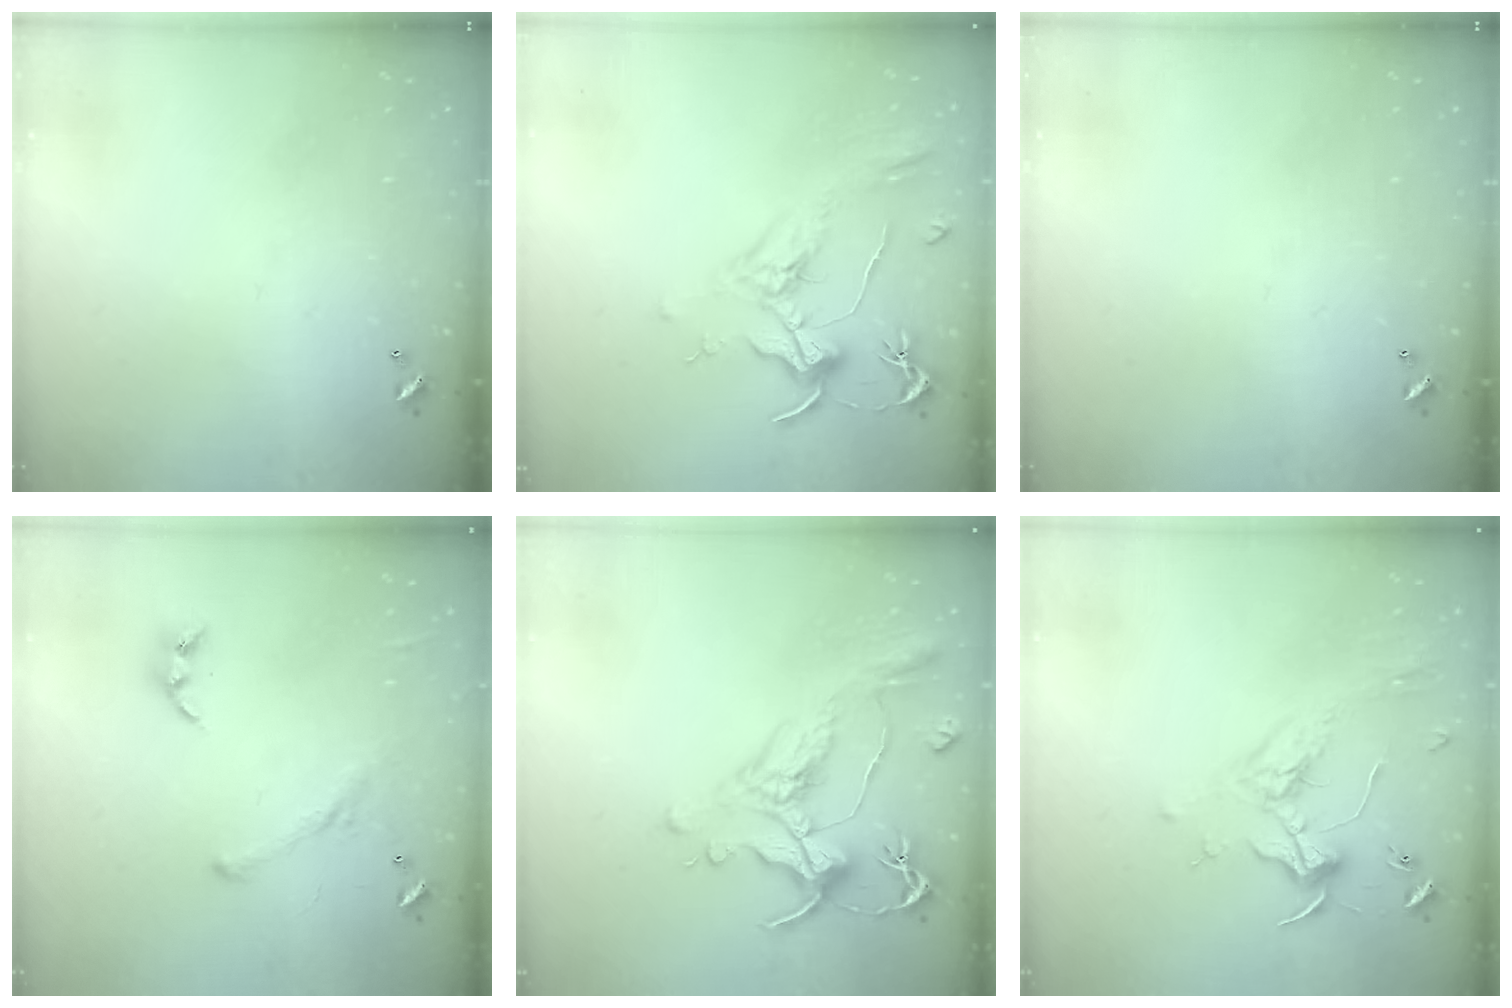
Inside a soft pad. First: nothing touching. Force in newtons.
{"total": 2.0, "press": 1.7, "slide": 0.9}
{"total": 0.0}
{"total": 1.6, "press": 1.4, "slide": 0.8}
{"total": 1.7, "press": 0.9, "slide": 1.4}
{"total": 1.8, "press": 1.6, "slide": 0.8}